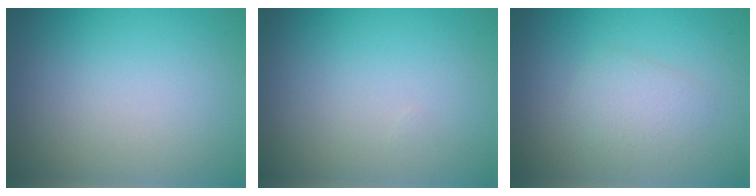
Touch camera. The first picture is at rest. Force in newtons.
{"total": 0.0}
{"total": 2.1, "press": 2.1, "slide": 0.2}